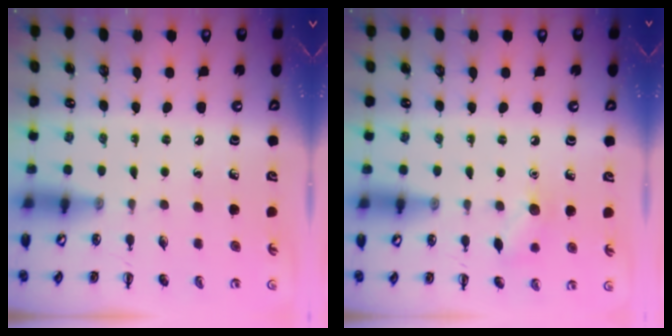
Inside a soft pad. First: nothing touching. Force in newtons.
{"total": 8.5, "press": 8.3, "slide": 1.7}